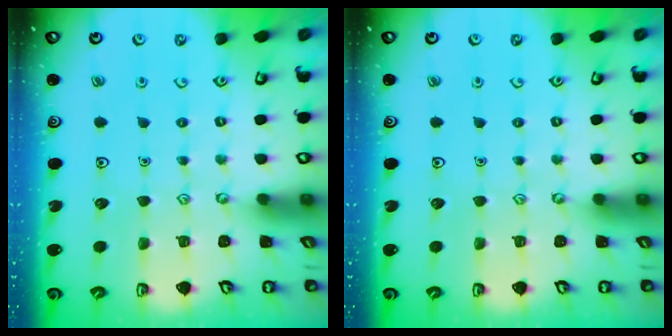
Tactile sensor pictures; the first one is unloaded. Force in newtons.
{"total": 0.0}